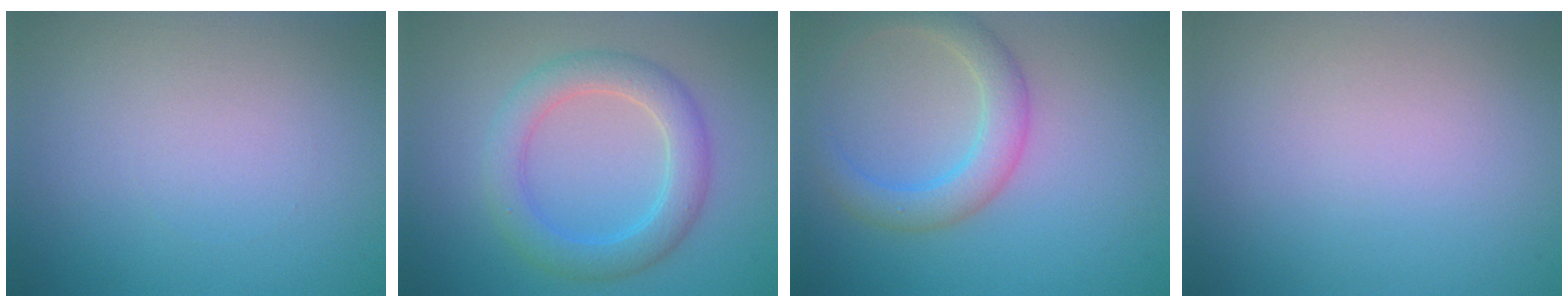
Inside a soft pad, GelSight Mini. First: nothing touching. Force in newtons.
{"total": 4.2, "press": 4.2, "slide": 0.2}
{"total": 3.5, "press": 3.5, "slide": 0.0}
{"total": 0.0}